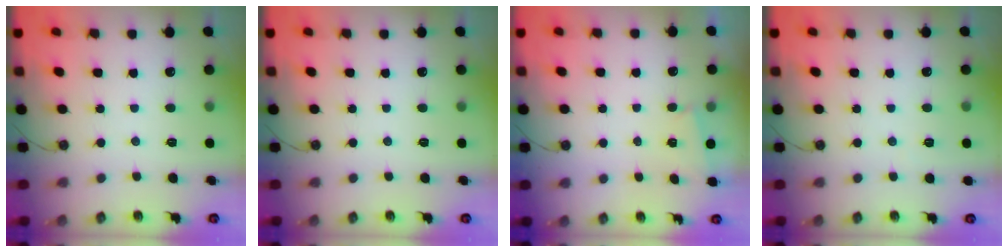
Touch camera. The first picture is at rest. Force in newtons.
{"total": 0.0}
{"total": 1.0, "press": 1.0, "slide": 0.3}
{"total": 2.8, "press": 2.5, "slide": 1.1}